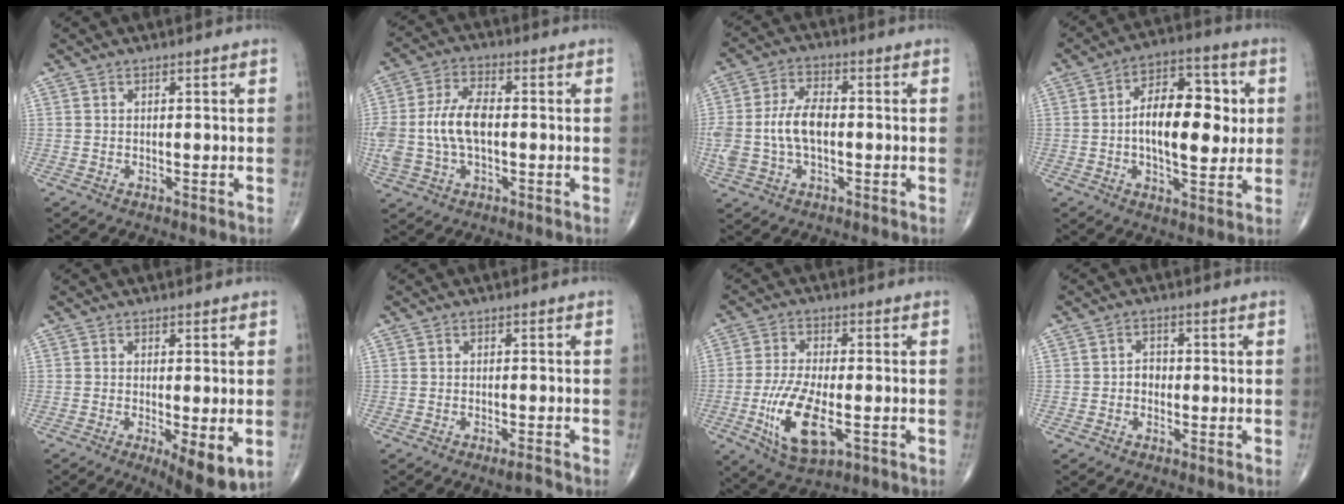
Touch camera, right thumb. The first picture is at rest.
{"total": 11.2, "force": [-0.5, 6.2, 9.3], "torque": [-0.205, 0.020, -0.008]}
{"total": 10.0, "force": [-0.7, 5.7, 8.2], "torque": [-0.177, 0.022, -0.013]}
{"total": 16.1, "force": [0.8, 8.0, 14.0], "torque": [-0.188, 0.016, 0.006]}
{"total": 8.1, "force": [-2.3, 2.4, 7.3], "torque": [-0.106, -0.021, -0.033]}
{"total": 1.7, "force": [-1.4, 0.0, 0.8], "torque": [-0.019, 0.006, -0.026]}
{"total": 12.2, "force": [-3.5, 5.1, 10.5], "torque": [-0.207, -0.001, -0.056]}
{"total": 2.3, "force": [-0.5, 1.9, 1.2], "torque": [-0.002, 0.008, -0.013]}